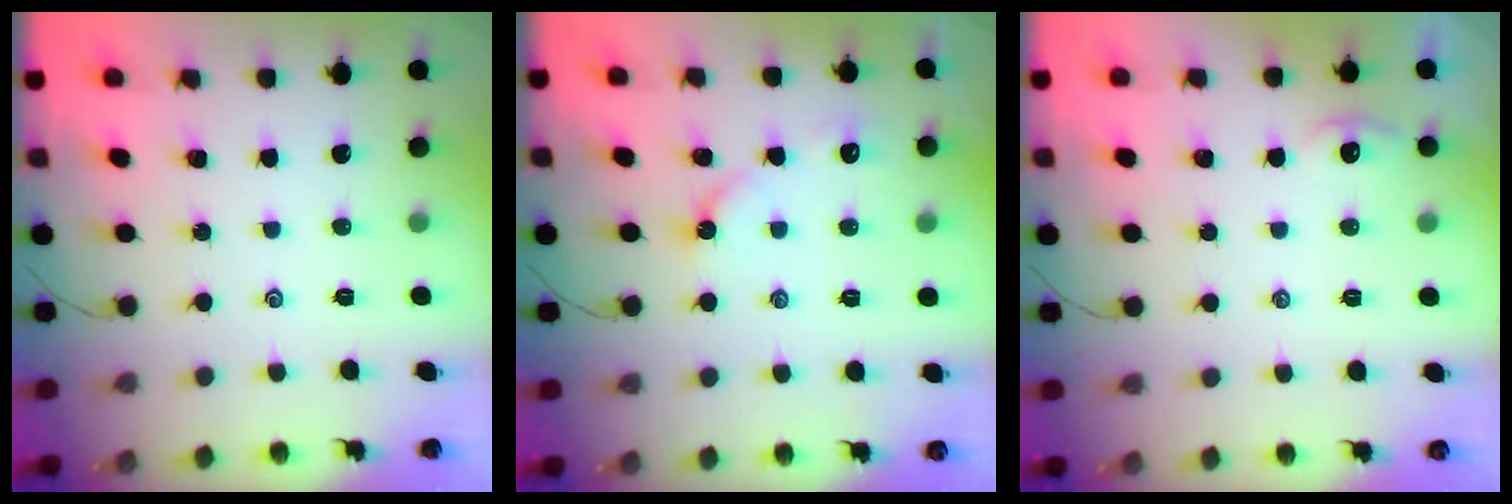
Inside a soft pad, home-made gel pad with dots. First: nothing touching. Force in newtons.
{"total": 4.3, "press": 4.3, "slide": 0.6}
{"total": 0.0}